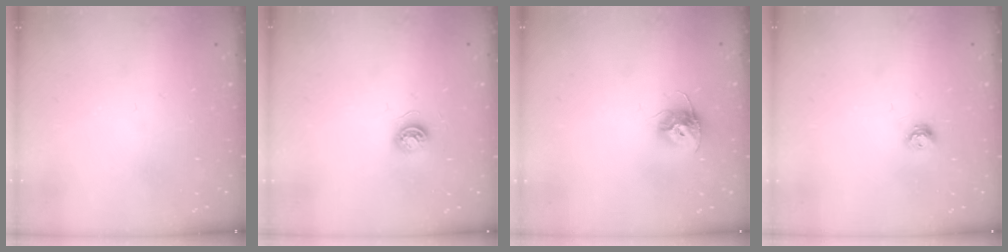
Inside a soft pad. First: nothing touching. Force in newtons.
{"total": 5.4, "press": 5.4, "slide": 0.5}
{"total": 9.8, "press": 9.8, "slide": 0.3}
{"total": 5.6, "press": 5.5, "slide": 0.7}